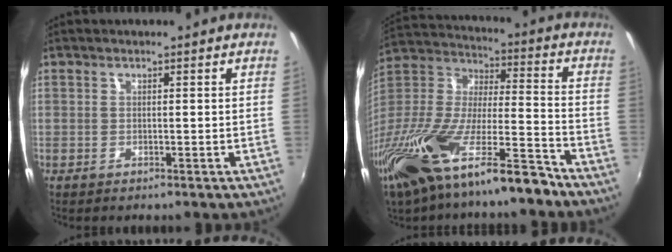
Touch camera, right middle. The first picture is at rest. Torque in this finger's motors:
{"motor_torque": [1.16, -0.97, 1.05, 0.21]}